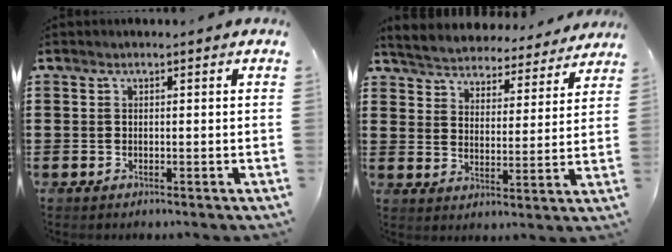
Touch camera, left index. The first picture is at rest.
{"total": 4.8, "force": [4.8, -0.1, -0.2], "torque": [-0.027, -0.041, 0.080]}